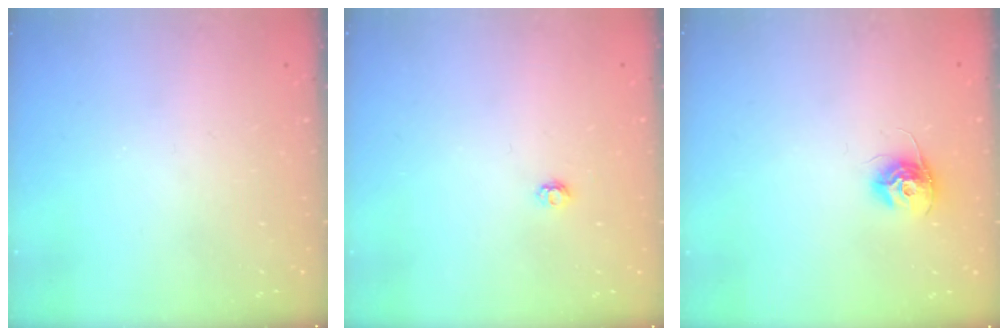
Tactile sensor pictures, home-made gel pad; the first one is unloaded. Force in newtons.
{"total": 2.9, "press": 2.9, "slide": 0.4}
{"total": 10.3, "press": 10.3, "slide": 0.5}